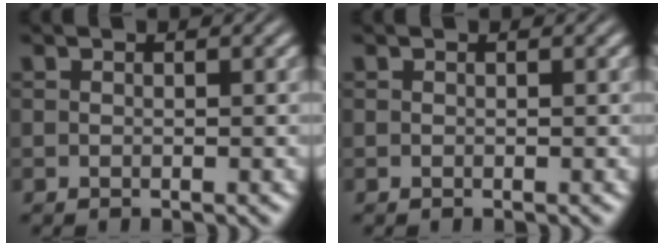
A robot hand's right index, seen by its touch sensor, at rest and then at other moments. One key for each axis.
{"total": 0.0}